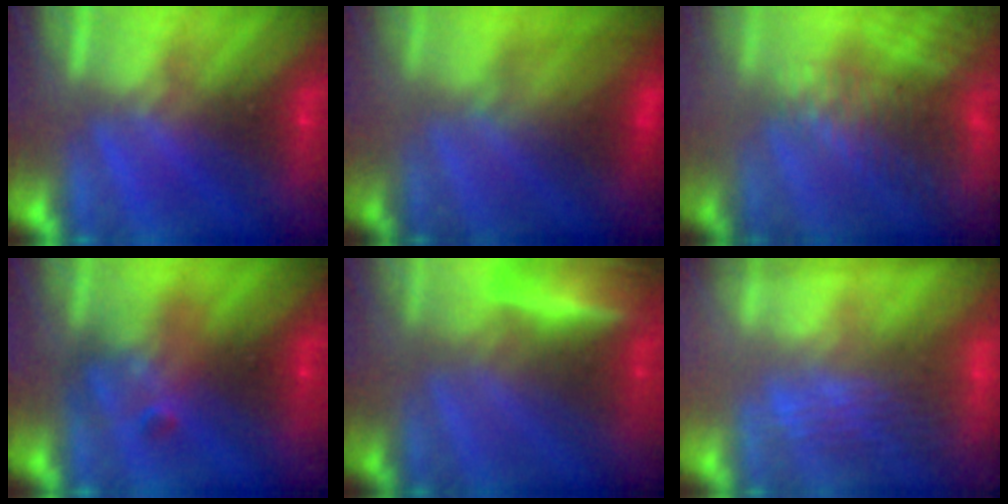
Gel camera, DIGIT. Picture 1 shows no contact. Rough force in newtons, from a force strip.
{"total": 3.2}
{"total": 7.8}
{"total": 2.5}
{"total": 8.1}
{"total": 2.8}